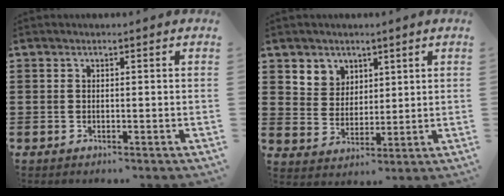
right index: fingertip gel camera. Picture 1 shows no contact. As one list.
[{"total": 4.9, "force": [3.1, 3.8, 0.1], "torque": [-0.018, 0.004, 0.057]}]